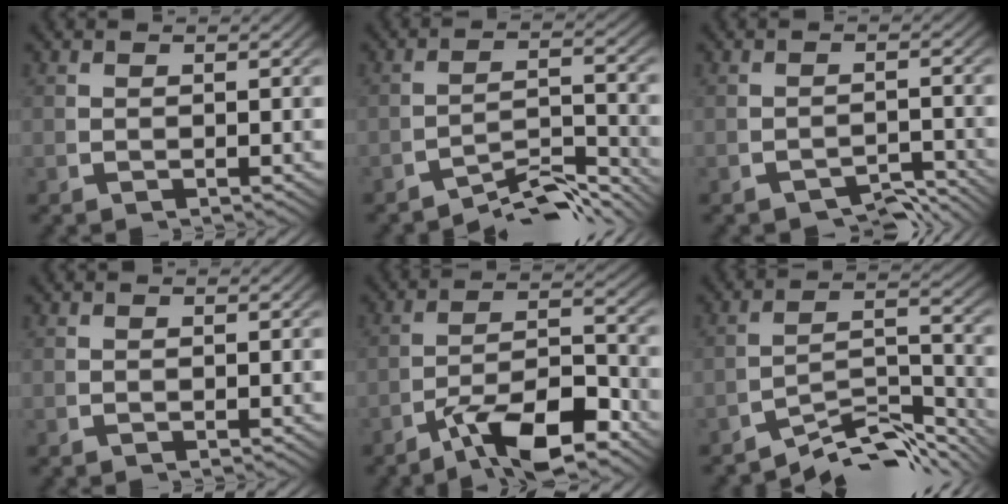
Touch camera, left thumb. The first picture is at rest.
{"total": 6.9, "force": [-5.2, 2.5, 3.7], "torque": [-0.051, -0.025, -0.073]}
{"total": 3.8, "force": [-3.5, 1.0, 1.3], "torque": [-0.007, -0.009, -0.052]}
{"total": 0.0}
{"total": 7.4, "force": [-3.5, 3.0, 5.9], "torque": [-0.105, -0.022, -0.048]}
{"total": 8.2, "force": [-5.8, 3.3, 4.8], "torque": [-0.073, -0.023, -0.082]}